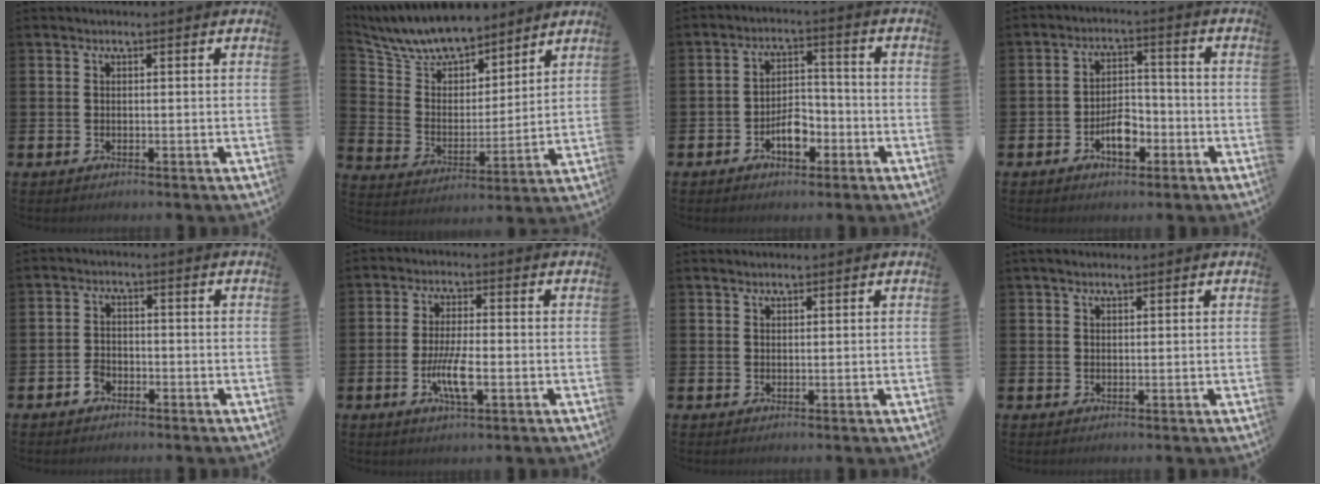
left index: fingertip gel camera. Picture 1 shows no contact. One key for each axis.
{"total": 9.2, "fx": 8.6, "fy": 2.6, "fz": 1.8, "tx": -0.085, "ty": -0.057, "tz": 0.158}
{"total": 4.7, "fx": -2.3, "fy": 2.6, "fz": 3.2, "tx": -0.050, "ty": 0.008, "tz": -0.044}
{"total": 4.8, "fx": -2.2, "fy": 2.6, "fz": 3.4, "tx": -0.053, "ty": 0.007, "tz": -0.043}
{"total": 1.9, "fx": -1.4, "fy": 1.2, "fz": 0.5, "tx": -0.010, "ty": 0.003, "tz": -0.031}
{"total": 5.2, "fx": -1.4, "fy": 1.2, "fz": 4.9, "tx": -0.089, "ty": -0.006, "tz": -0.029}
{"total": 1.2, "fx": 1.2, "fy": 0.3, "fz": 0.2, "tx": 0.008, "ty": -0.003, "tz": 0.019}
{"total": 1.5, "fx": 1.3, "fy": 0.4, "fz": 0.7, "tx": -0.010, "ty": 0.004, "tz": 0.022}